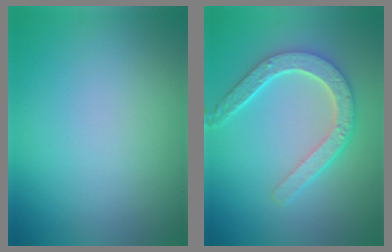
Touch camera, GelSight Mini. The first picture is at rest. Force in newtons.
{"total": 4.8, "press": 3.8, "slide": 2.9}